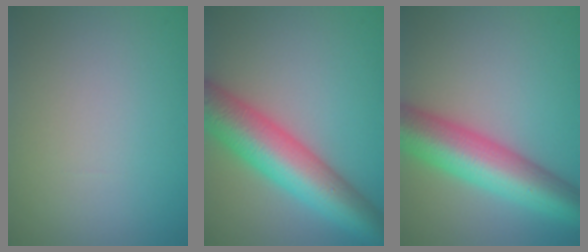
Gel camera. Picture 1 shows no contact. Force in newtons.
{"total": 9.3, "press": 9.3, "slide": 0.3}
{"total": 9.0, "press": 9.0, "slide": 0.3}